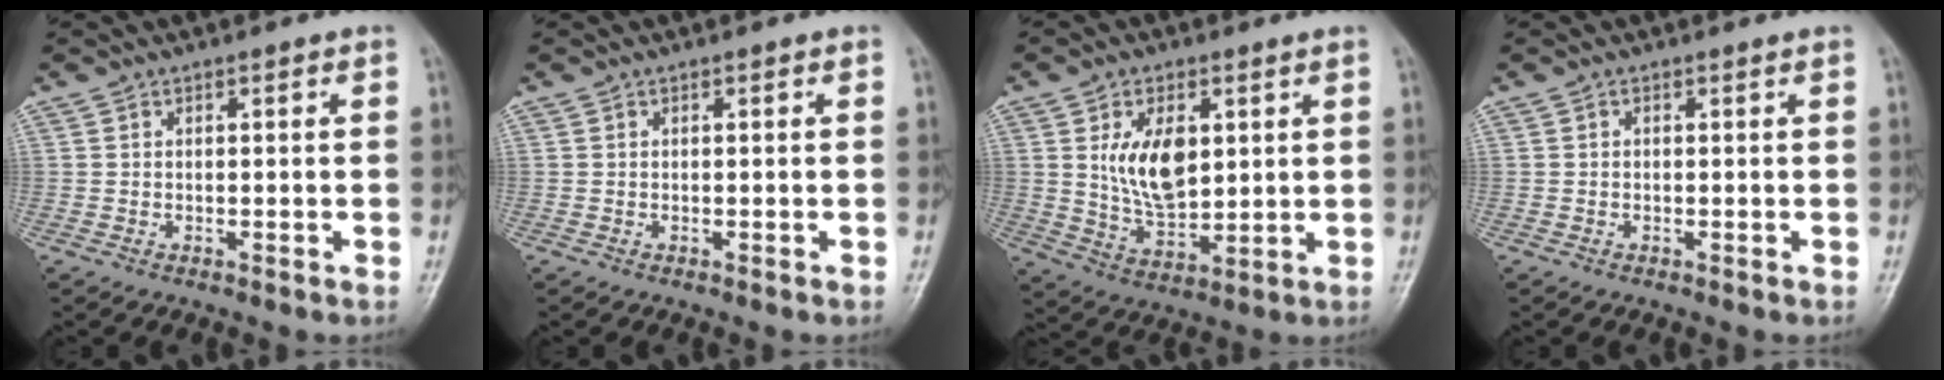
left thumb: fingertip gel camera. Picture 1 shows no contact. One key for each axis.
{"total": 0.0}
{"total": 10.8, "fx": 2.7, "fy": 6.0, "fz": 8.5, "tx": -0.130, "ty": -0.021, "tz": 0.060}
{"total": 0.0}